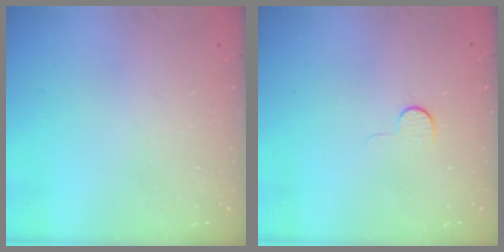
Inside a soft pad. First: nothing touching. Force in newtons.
{"total": 5.0, "press": 5.0, "slide": 0.5}